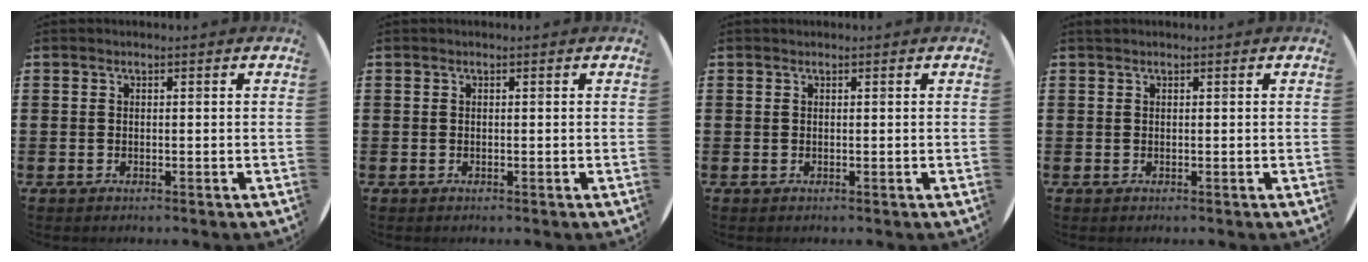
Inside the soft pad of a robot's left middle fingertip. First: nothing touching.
{"total": 0.0}
{"total": 0.0}
{"total": 0.0}